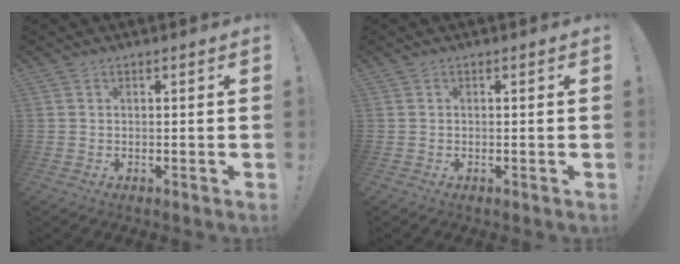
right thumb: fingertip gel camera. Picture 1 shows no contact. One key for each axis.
{"total": 0.0}